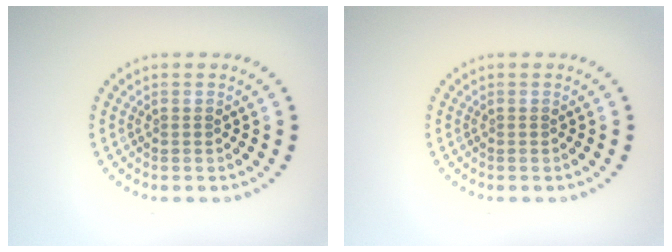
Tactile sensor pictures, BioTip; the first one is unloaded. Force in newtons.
{"total": 0.0}